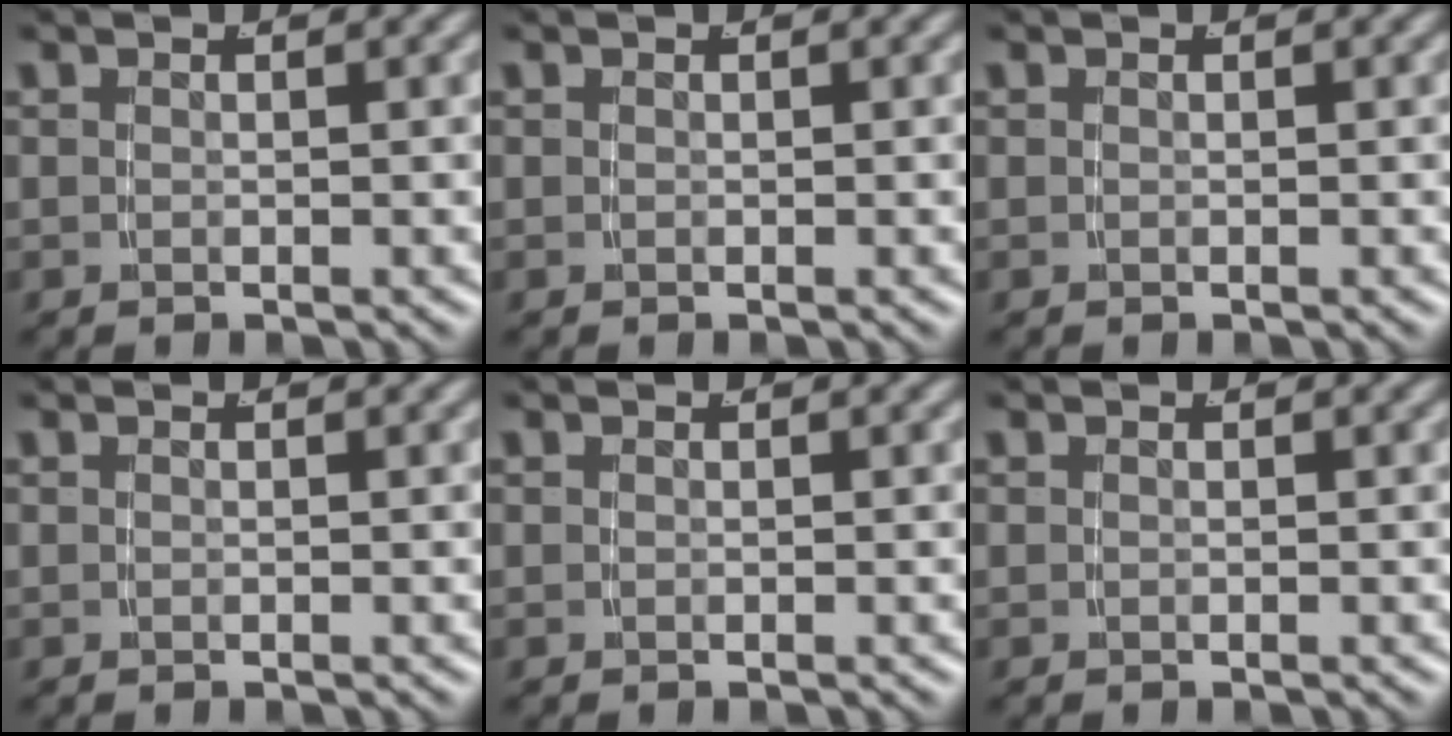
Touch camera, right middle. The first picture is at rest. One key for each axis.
{"total": 0.0}
{"total": 0.0}
{"total": 0.0}
{"total": 0.0}
{"total": 0.0}